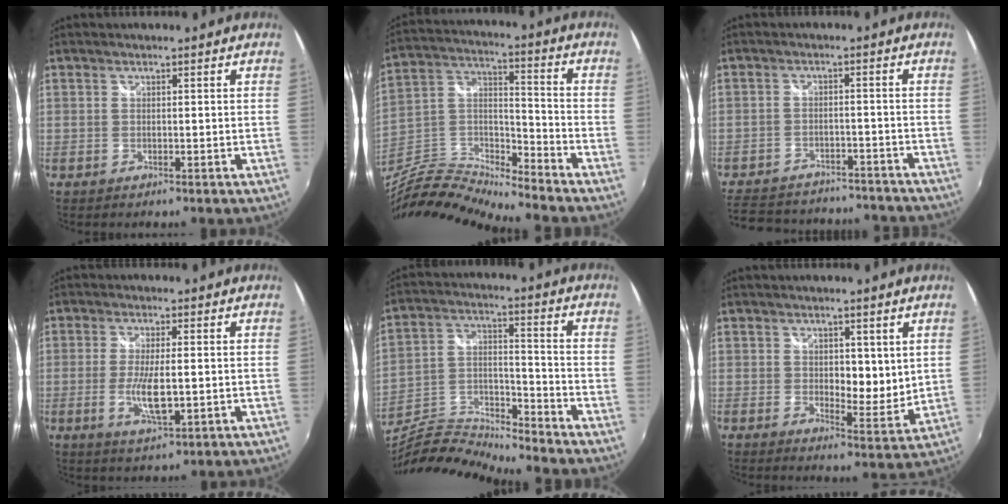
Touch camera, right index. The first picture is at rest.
{"total": 14.3, "force": [-12.8, 1.5, 6.3], "torque": [-0.149, 0.001, -0.261]}
{"total": 21.4, "force": [-18.1, 8.4, 7.6], "torque": [-0.179, 0.031, -0.236]}
{"total": 6.7, "force": [-1.2, 1.7, 6.3], "torque": [-0.124, -0.014, -0.021]}
{"total": 11.1, "force": [-10.6, 0.8, 3.4], "torque": [-0.076, 0.009, -0.215]}
{"total": 5.8, "force": [1.7, 3.4, 4.4], "torque": [-0.065, -0.010, 0.031]}